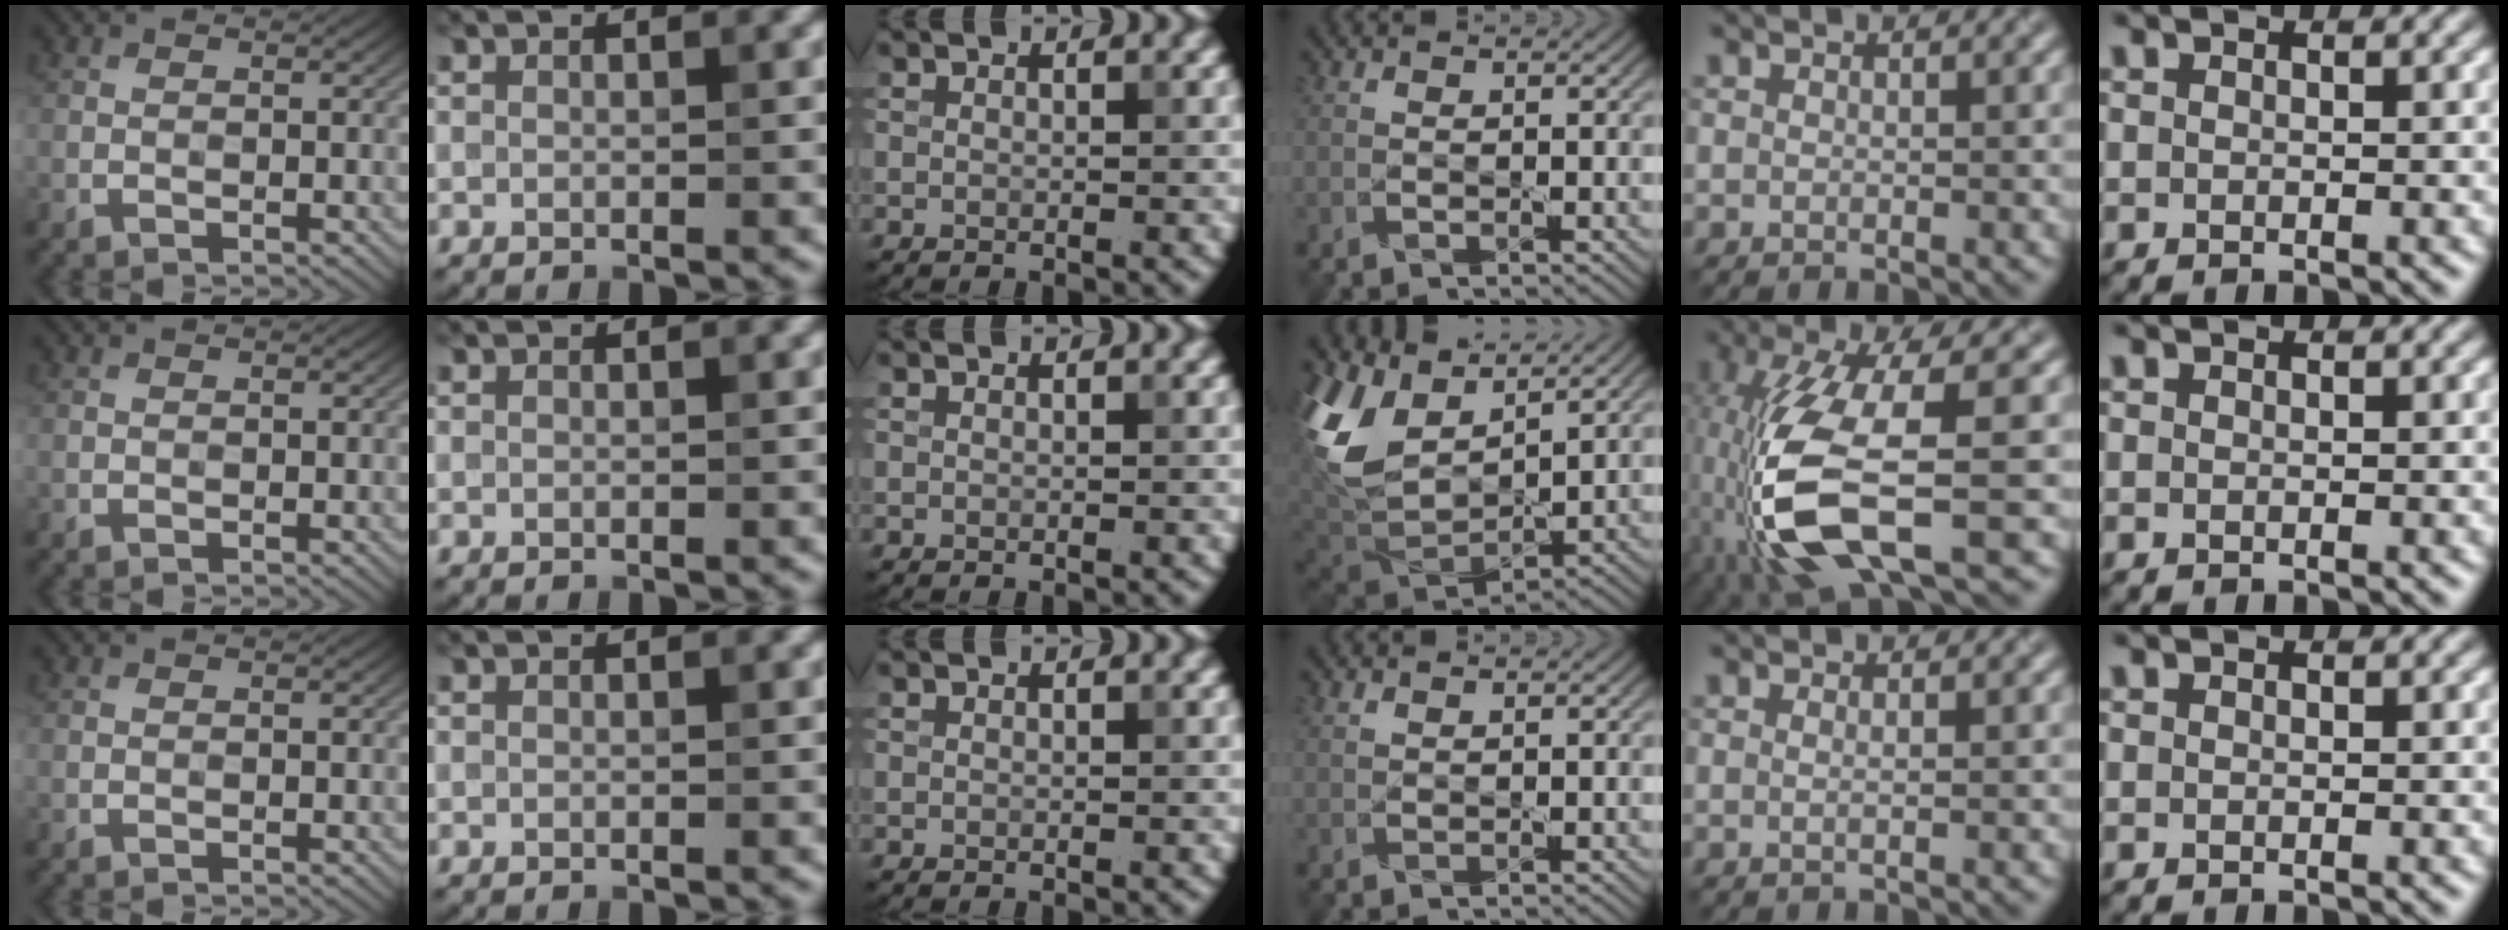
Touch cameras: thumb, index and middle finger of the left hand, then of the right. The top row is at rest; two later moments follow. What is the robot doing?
{"motion": "lift_and_place", "object": "knife"}